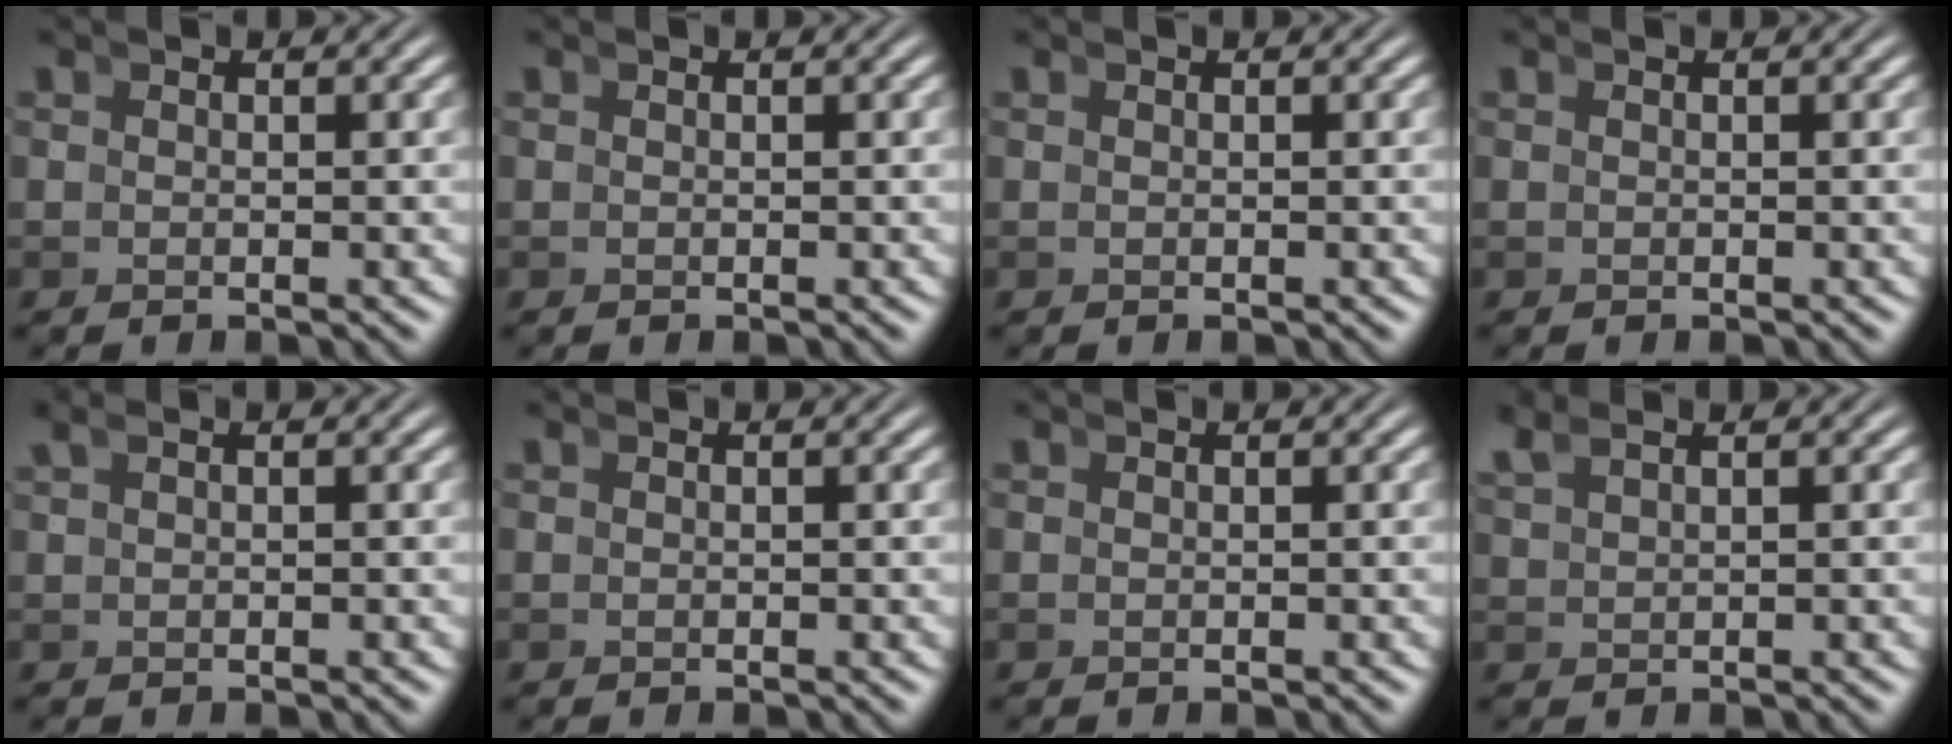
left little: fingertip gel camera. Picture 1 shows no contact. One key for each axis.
{"total": 0.0}
{"total": 0.0}
{"total": 0.0}
{"total": 0.8, "fx": 0.6, "fy": -0.3, "fz": 0.4, "tx": -0.012, "ty": 0.011, "tz": 0.010}
{"total": 0.0}
{"total": 0.0}
{"total": 1.4, "fx": 1.4, "fy": -0.2, "fz": 0.4, "tx": -0.012, "ty": 0.013, "tz": 0.031}